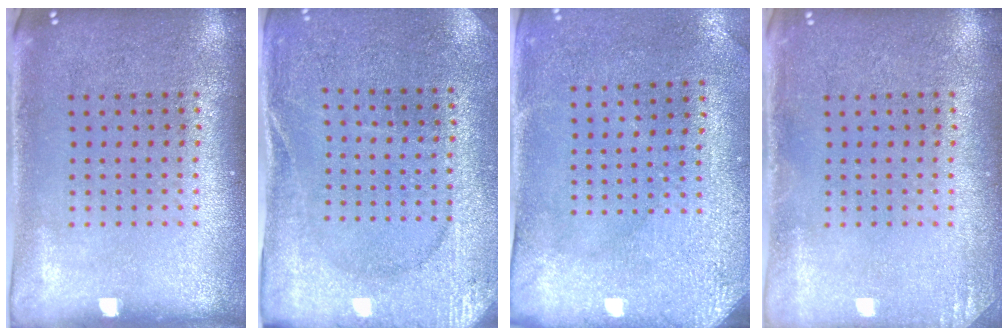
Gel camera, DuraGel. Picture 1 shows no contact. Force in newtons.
{"total": 2.6, "press": 2.5, "slide": 0.4}
{"total": 3.1, "press": 2.4, "slide": 1.9}
{"total": 1.3, "press": 1.3, "slide": 0.1}